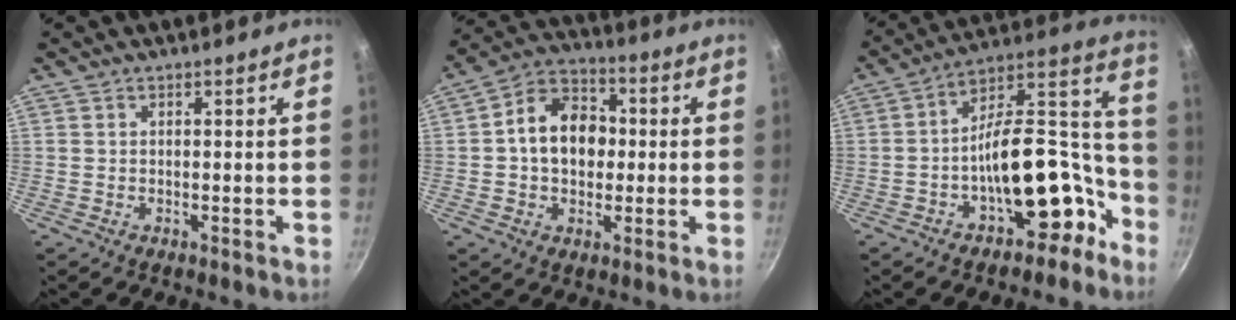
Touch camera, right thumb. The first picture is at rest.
{"total": 12.9, "force": [0.4, 9.7, 8.5], "torque": [-0.101, 0.025, -0.010]}
{"total": 19.6, "force": [-8.5, 10.2, 14.4], "torque": [-0.137, 0.112, -0.127]}